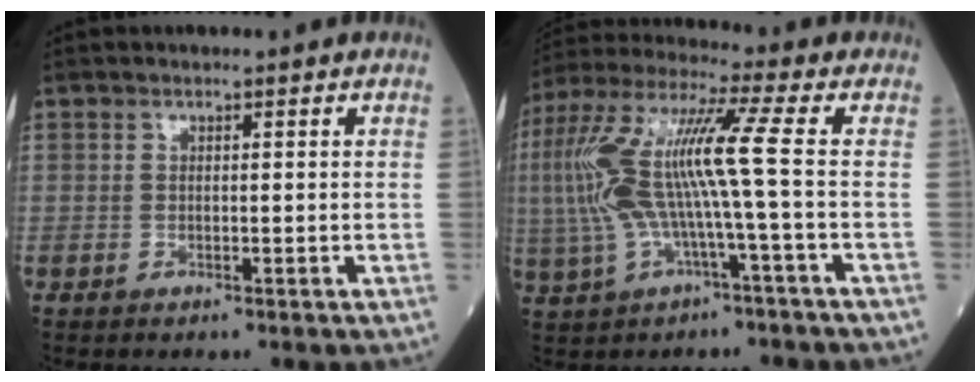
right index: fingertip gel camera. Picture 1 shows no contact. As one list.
[{"total": 13.0, "force": [-1.1, 0.2, 13.0], "torque": [-0.280, 0.026, -0.025]}]